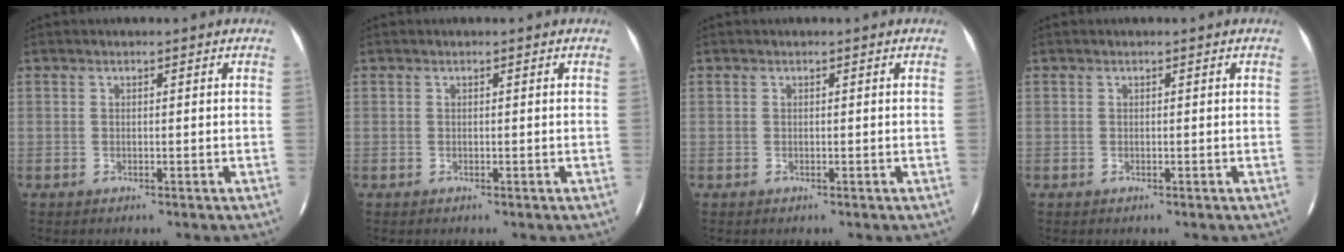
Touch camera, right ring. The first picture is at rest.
{"total": 0.0}
{"total": 0.0}
{"total": 0.0}